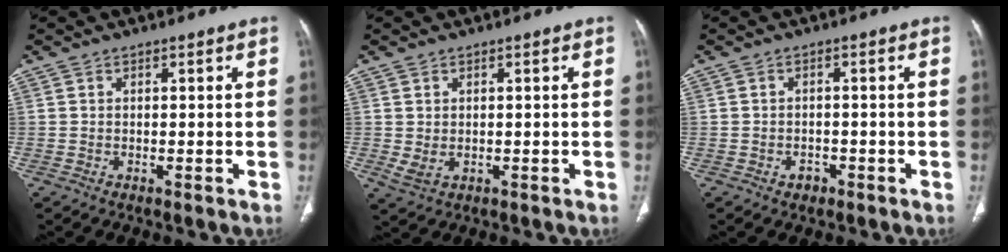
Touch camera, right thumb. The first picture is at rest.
{"total": 2.5, "force": [0.0, 1.8, 1.8], "torque": [-0.039, -0.005, 0.011]}
{"total": 1.9, "force": [-1.0, 1.5, 0.7], "torque": [-0.007, 0.009, -0.012]}